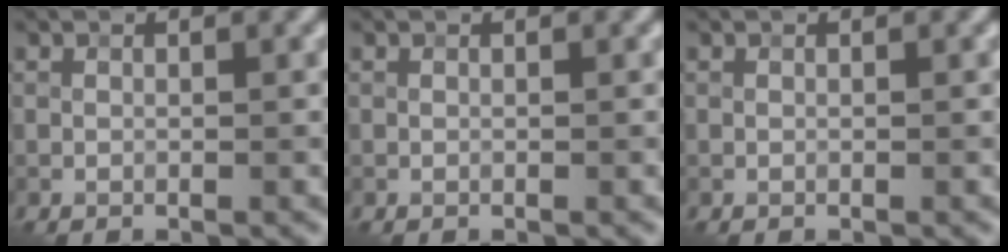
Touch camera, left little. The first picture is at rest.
{"total": 0.0}
{"total": 0.0}